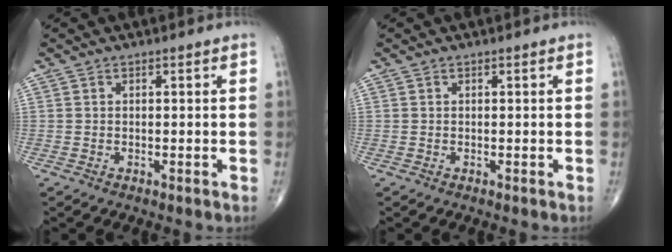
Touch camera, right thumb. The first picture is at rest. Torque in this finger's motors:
{"motor_torque": [0.00, 0.00, 0.00, 0.00, 0.00]}